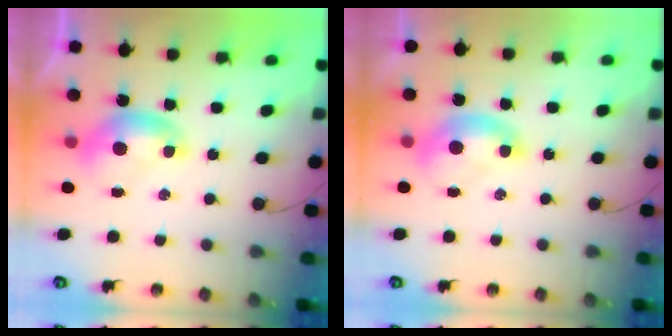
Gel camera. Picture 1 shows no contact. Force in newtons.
{"total": 1.2, "press": 1.2, "slide": 0.3}